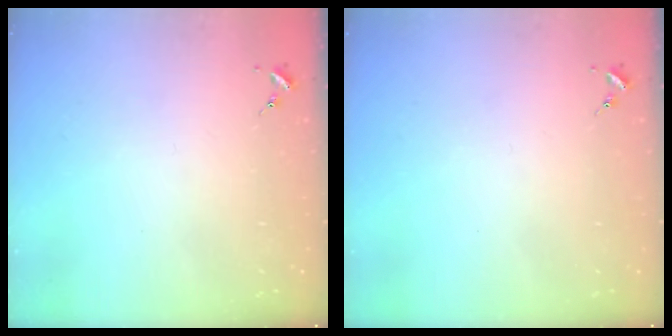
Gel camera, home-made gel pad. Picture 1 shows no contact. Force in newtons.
{"total": 0.0}